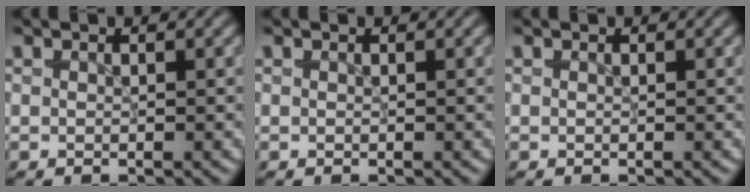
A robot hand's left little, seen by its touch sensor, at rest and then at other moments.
{"total": 0.0}
{"total": 0.0}